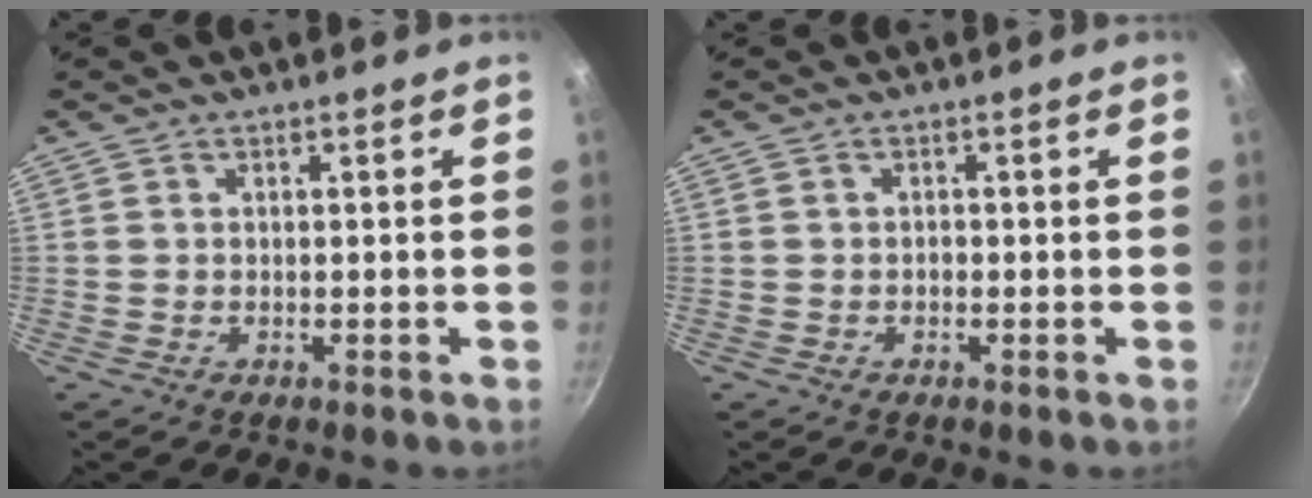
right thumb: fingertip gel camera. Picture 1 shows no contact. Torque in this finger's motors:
{"motor_torque": [0.18, 0.13, 0.47, 0.05, -0.01]}